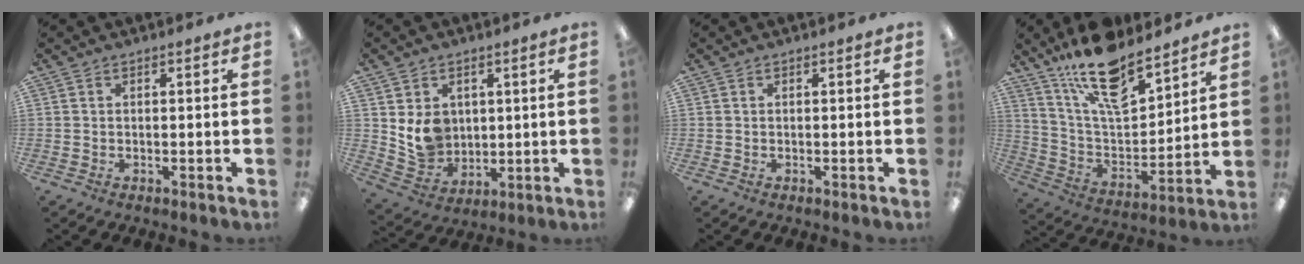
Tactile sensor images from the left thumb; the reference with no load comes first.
{"total": 8.6, "force": [2.7, 7.4, 3.5], "torque": [-0.068, -0.011, 0.056]}
{"total": 0.0}
{"total": 17.9, "force": [13.7, 6.4, 9.5], "torque": [-0.167, -0.085, 0.238]}